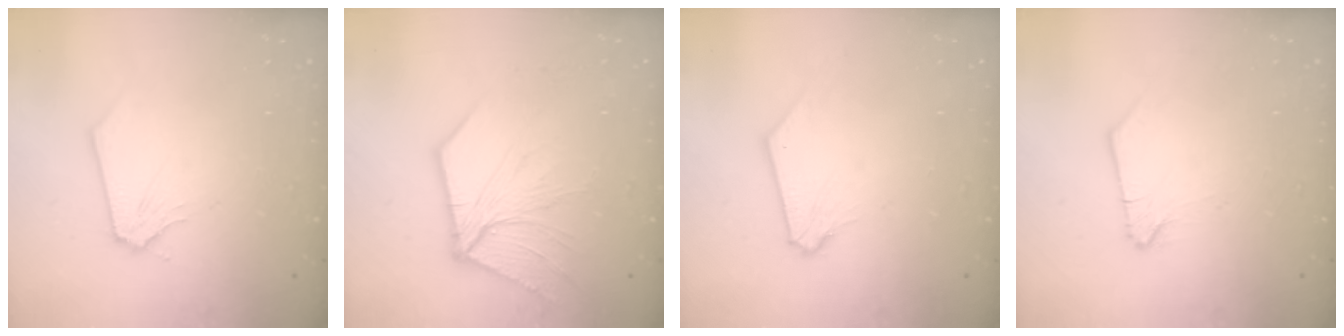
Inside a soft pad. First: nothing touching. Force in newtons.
{"total": 11.0, "press": 10.8, "slide": 1.7}
{"total": 0.9, "press": 0.8, "slide": 0.2}
{"total": 0.0}